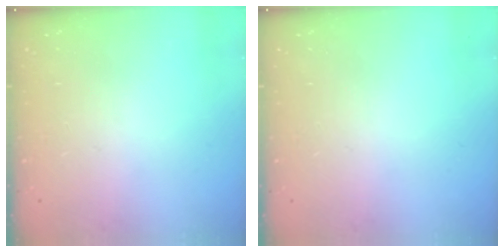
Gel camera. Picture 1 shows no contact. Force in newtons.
{"total": 0.0}